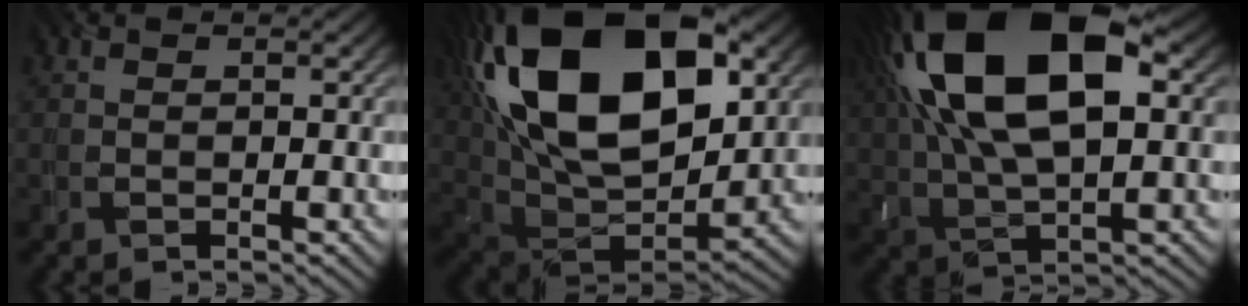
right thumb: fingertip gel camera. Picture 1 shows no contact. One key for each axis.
{"total": 21.5, "fx": 8.3, "fy": 12.3, "fz": 15.5, "tx": -0.344, "ty": 0.047, "tz": 0.145}
{"total": 17.8, "fx": 5.7, "fy": 8.9, "fz": 14.4, "tx": -0.285, "ty": 0.035, "tz": 0.088}